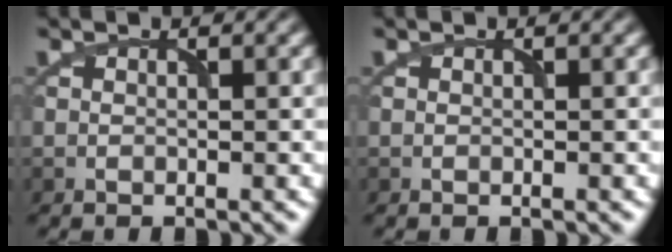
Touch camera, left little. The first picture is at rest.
{"total": 0.0}